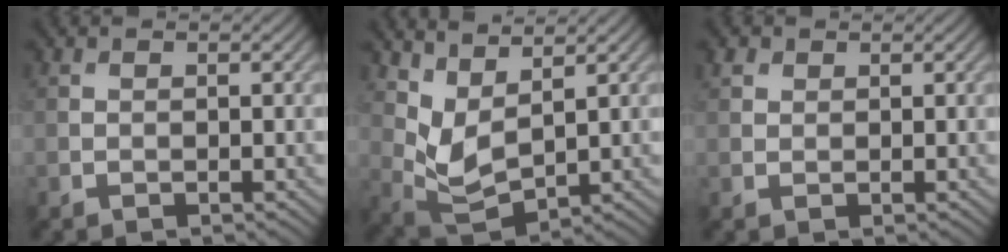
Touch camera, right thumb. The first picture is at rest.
{"total": 5.4, "force": [3.3, 2.2, 3.6], "torque": [-0.098, -0.009, 0.075]}
{"total": 1.2, "force": [0.9, 0.8, 0.3], "torque": [-0.008, 0.004, 0.018]}